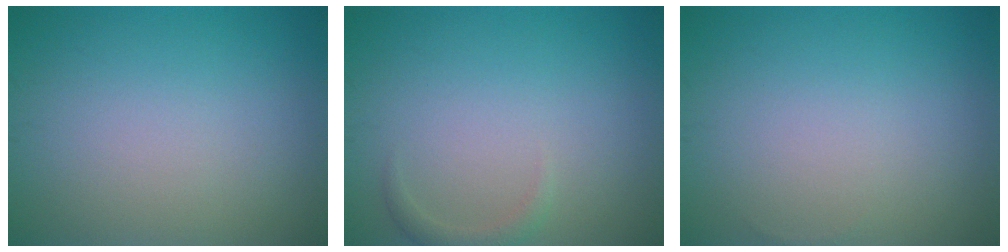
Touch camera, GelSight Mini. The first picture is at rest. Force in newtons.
{"total": 1.2, "press": 1.2, "slide": 0.2}
{"total": 0.0}